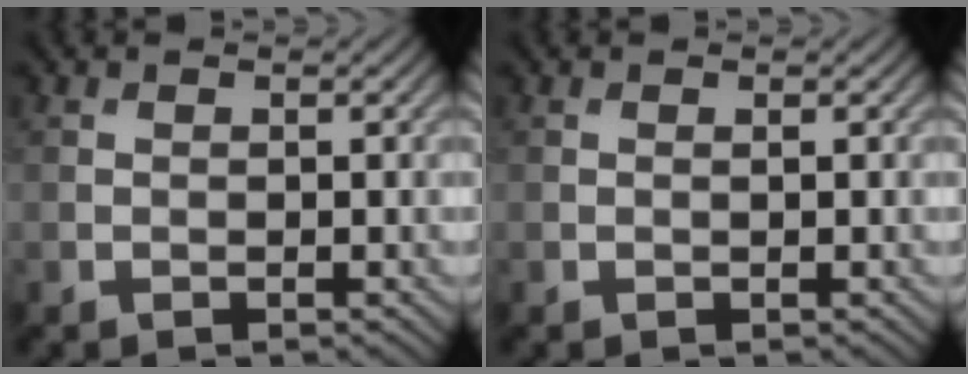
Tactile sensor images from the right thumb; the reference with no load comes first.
{"total": 0.0}